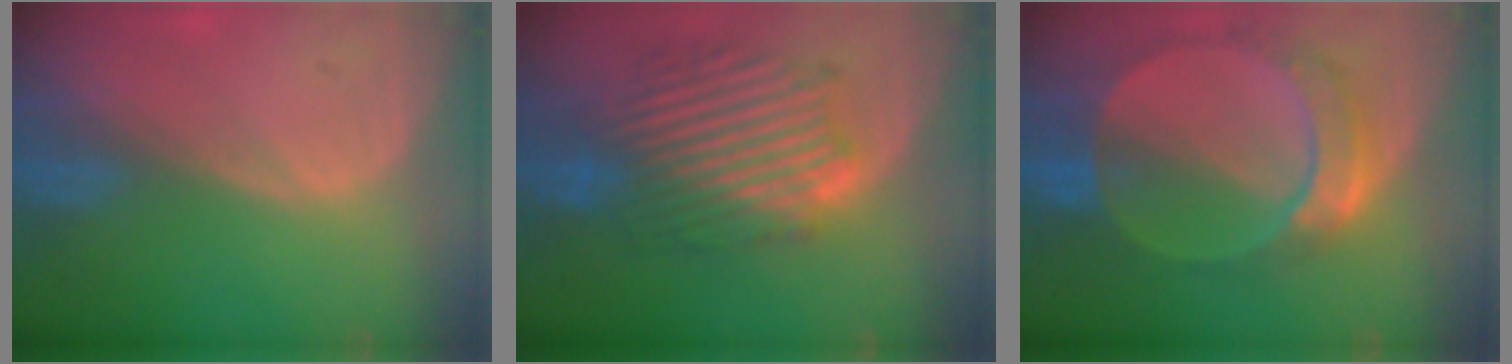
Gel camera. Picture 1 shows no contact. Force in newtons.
{"total": 10.7, "press": 10.7, "slide": 0.5}
{"total": 9.7, "press": 8.3, "slide": 5.0}